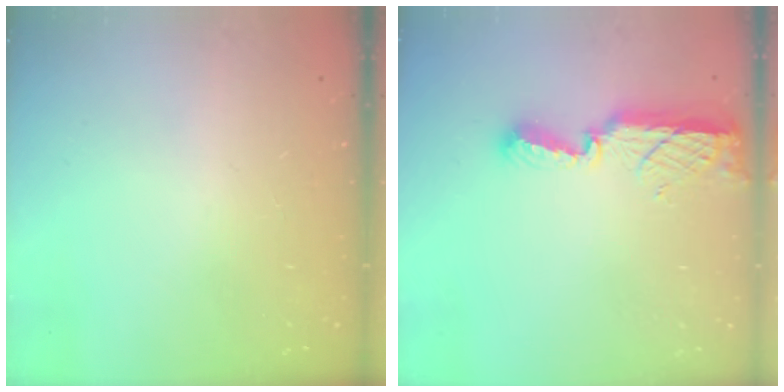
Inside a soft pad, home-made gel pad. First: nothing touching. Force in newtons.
{"total": 8.5, "press": 8.4, "slide": 0.8}